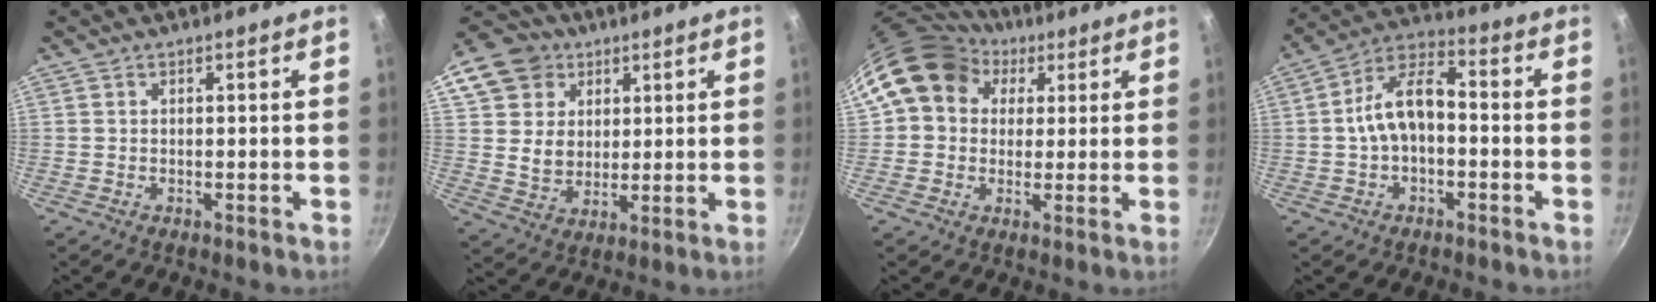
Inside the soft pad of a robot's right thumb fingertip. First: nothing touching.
{"total": 14.5, "force": [6.2, 11.8, 5.7], "torque": [-0.088, 0.001, 0.112]}
{"total": 13.0, "force": [4.9, 10.6, 5.6], "torque": [-0.074, 0.012, 0.074]}
{"total": 10.6, "force": [-1.1, 6.2, 8.6], "torque": [-0.139, 0.048, -0.030]}